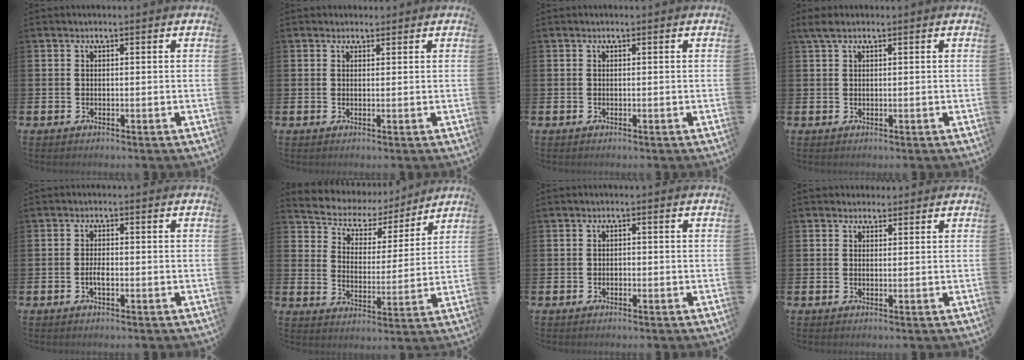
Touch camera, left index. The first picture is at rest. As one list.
[{"total": 1.1, "force": [1.0, 0.6, 0.0], "torque": [0.011, 0.001, 0.016]}, {"total": 0.0}, {"total": 1.8, "force": [1.2, 0.6, 1.1], "torque": [-0.019, 0.003, 0.020]}, {"total": 1.8, "force": [-0.5, 0.7, 1.6], "torque": [-0.026, 0.000, -0.011]}, {"total": 5.9, "force": [5.2, 2.6, 0.5], "torque": [-0.045, -0.040, 0.087]}, {"total": 0.8, "force": [-0.4, 0.7, 0.1], "torque": [-0.001, 0.002, -0.011]}, {"total": 1.7, "force": [1.5, 0.8, -0.1], "torque": [0.012, -0.001, 0.026]}]